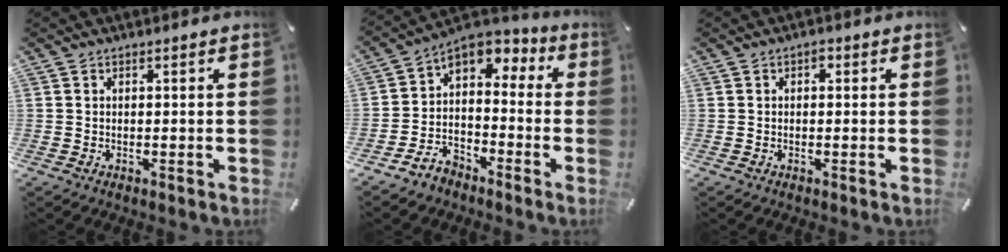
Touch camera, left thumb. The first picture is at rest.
{"total": 7.0, "force": [-2.8, 6.2, 1.4], "torque": [-0.038, 0.010, -0.049]}
{"total": 0.9, "force": [0.1, 0.7, 0.6], "torque": [-0.012, 0.007, 0.001]}